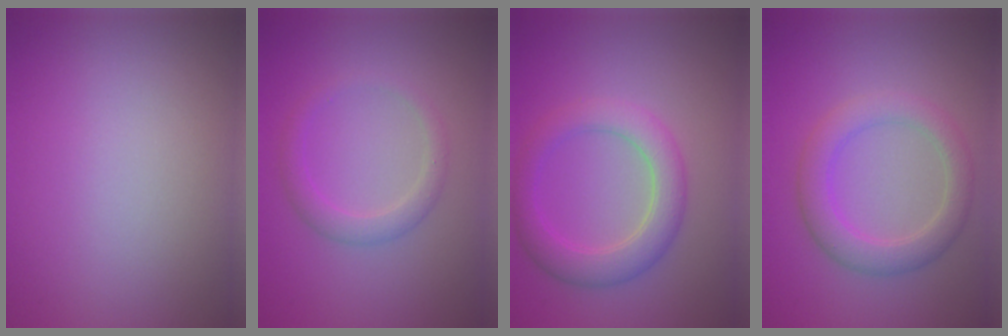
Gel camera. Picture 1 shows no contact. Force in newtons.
{"total": 2.1, "press": 2.1, "slide": 0.1}
{"total": 4.3, "press": 4.2, "slide": 0.1}
{"total": 3.8, "press": 3.8, "slide": 0.2}